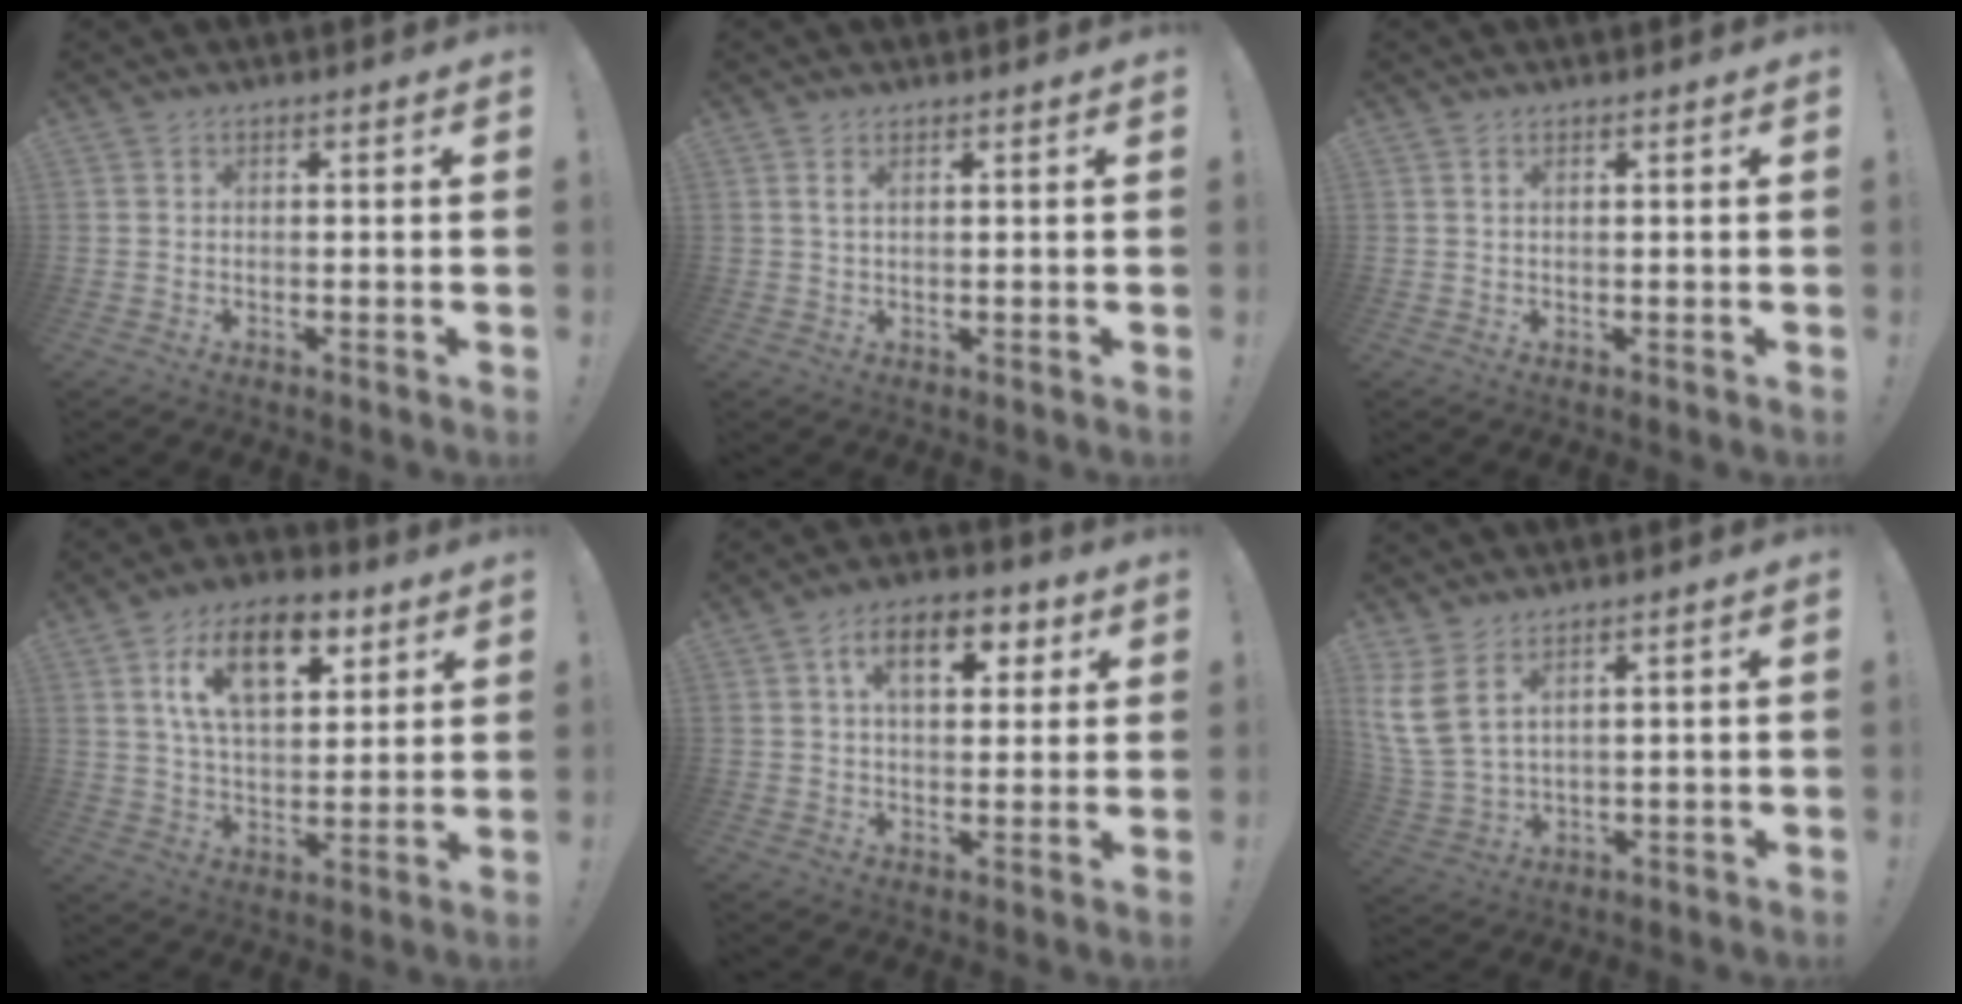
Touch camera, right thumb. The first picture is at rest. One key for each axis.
{"total": 1.7, "fx": 0.9, "fy": 0.6, "fz": 1.3, "tx": -0.029, "ty": 0.000, "tz": 0.017}
{"total": 0.6, "fx": 0.4, "fy": 0.2, "fz": 0.4, "tx": -0.008, "ty": 0.000, "tz": 0.009}
{"total": 16.3, "fx": 7.6, "fy": 8.8, "fz": 11.4, "tx": -0.181, "ty": -0.013, "tz": 0.133}
{"total": 11.6, "fx": 4.2, "fy": 6.5, "fz": 8.6, "tx": -0.122, "ty": 0.006, "tz": 0.068}
{"total": 8.2, "fx": 4.7, "fy": 3.5, "fz": 5.6, "tx": -0.135, "ty": -0.019, "tz": 0.097}